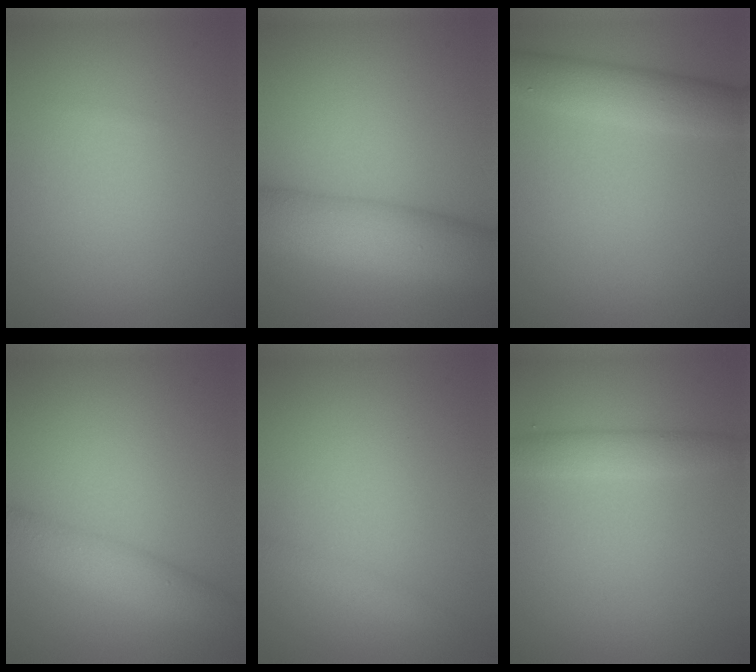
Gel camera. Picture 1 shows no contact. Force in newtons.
{"total": 8.9, "press": 8.9, "slide": 0.3}
{"total": 3.5, "press": 3.5, "slide": 0.3}
{"total": 4.1, "press": 4.1, "slide": 0.2}
{"total": 1.3, "press": 1.3, "slide": 0.1}
{"total": 2.4, "press": 2.4, "slide": 0.1}